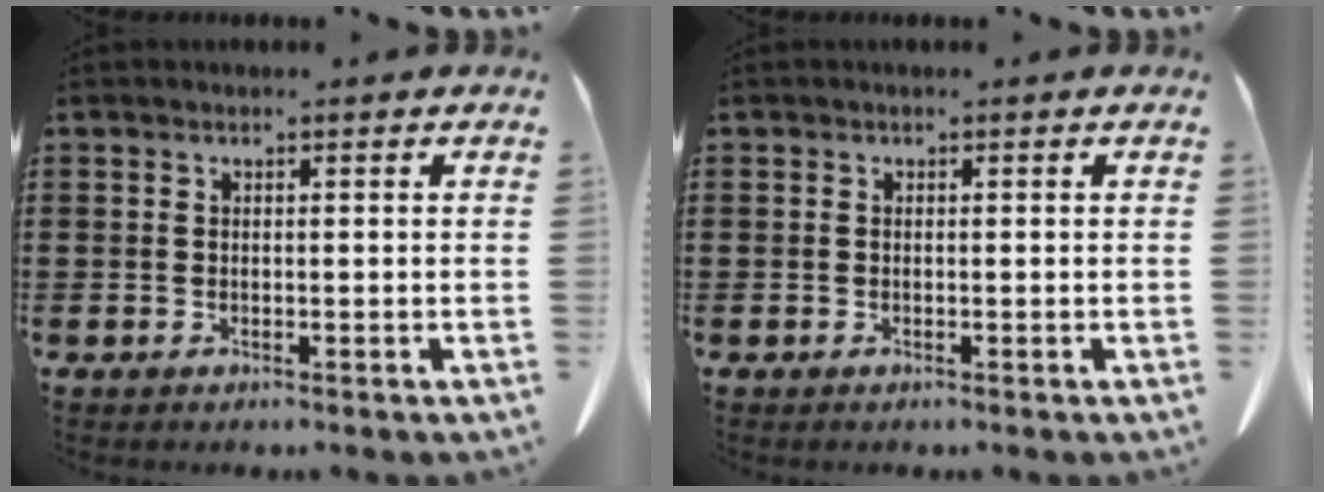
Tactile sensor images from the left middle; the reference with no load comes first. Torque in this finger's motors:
{"motor_torque": [0.00, 0.00, -0.09, 0.00]}